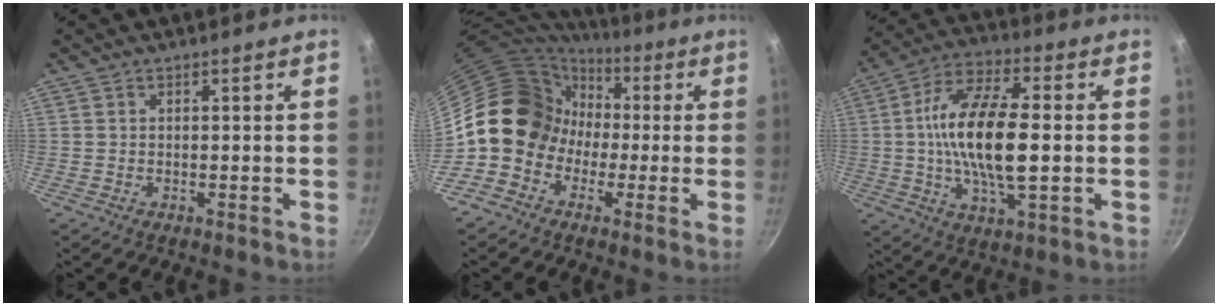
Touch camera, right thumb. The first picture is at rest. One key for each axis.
{"total": 13.6, "fx": 0.1, "fy": 12.0, "fz": 6.4, "tx": -0.066, "ty": 0.037, "tz": -0.015}
{"total": 18.1, "fx": -0.1, "fy": 7.3, "fz": 16.6, "tx": -0.309, "ty": 0.017, "tz": -0.013}